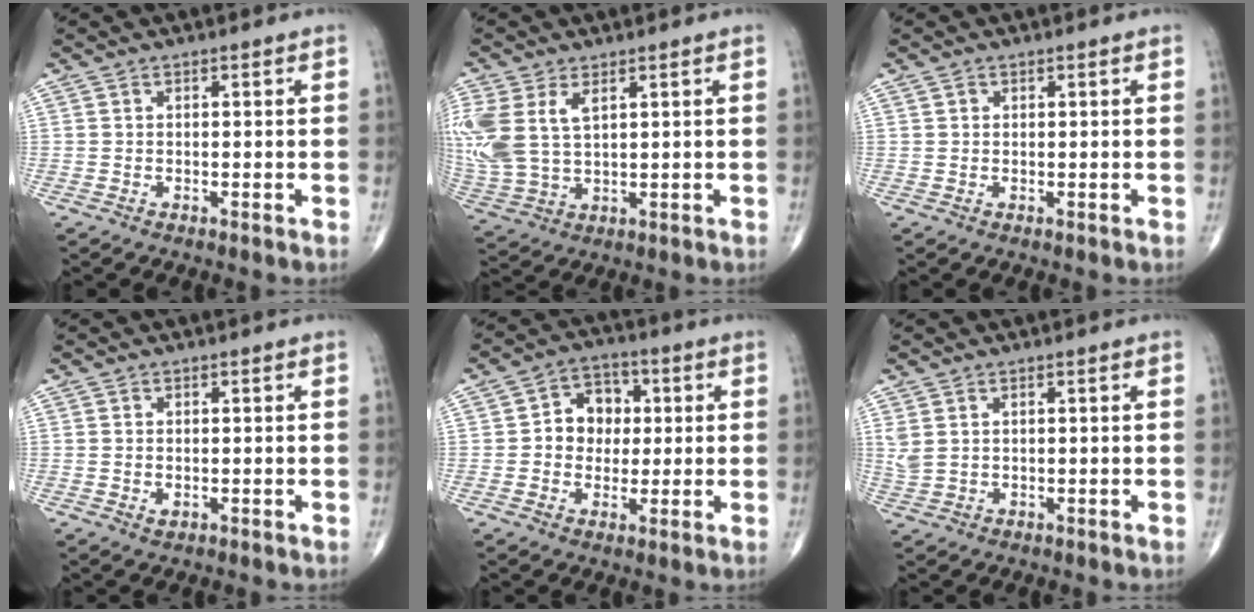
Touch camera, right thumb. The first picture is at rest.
{"total": 14.0, "force": [4.3, 8.5, 10.2], "torque": [-0.263, -0.004, 0.097]}
{"total": 0.7, "force": [0.4, 0.6, 0.2], "torque": [0.003, -0.001, 0.006]}
{"total": 1.2, "force": [-0.1, 0.8, 0.9], "torque": [-0.015, -0.003, 0.001]}
{"total": 8.3, "force": [0.9, 6.9, 4.5], "torque": [-0.027, 0.012, 0.006]}
{"total": 2.6, "force": [1.0, 1.6, 1.8], "torque": [-0.047, 0.003, 0.029]}